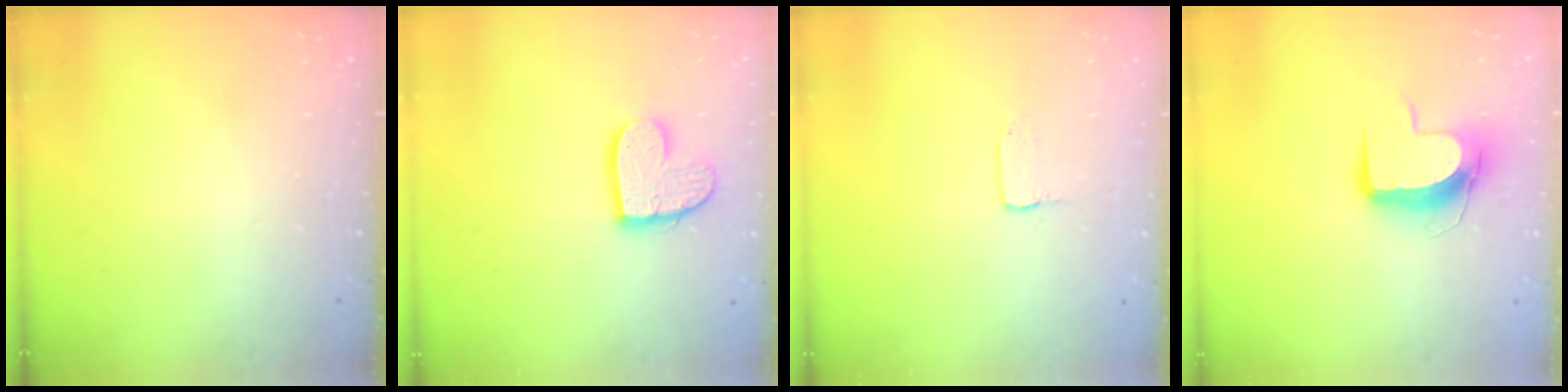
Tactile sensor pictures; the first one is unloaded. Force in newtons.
{"total": 12.2, "press": 12.1, "slide": 1.1}
{"total": 2.0, "press": 2.0, "slide": 0.2}
{"total": 10.5, "press": 10.4, "slide": 0.8}